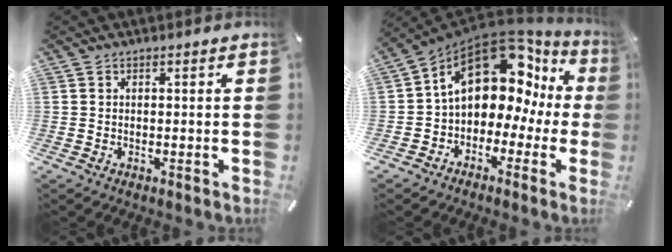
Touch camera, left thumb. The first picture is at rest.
{"total": 15.7, "force": [7.0, 10.0, 9.9], "torque": [-0.147, -0.047, 0.116]}